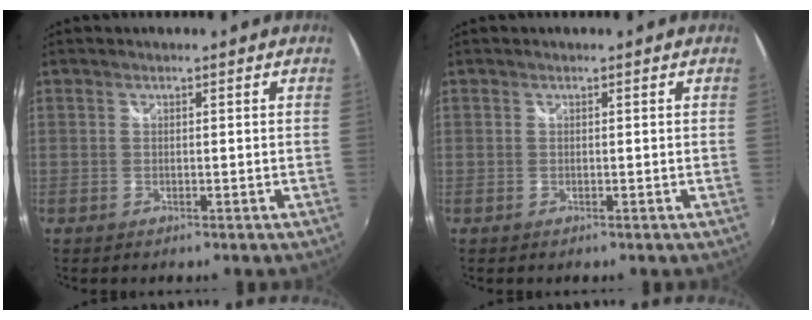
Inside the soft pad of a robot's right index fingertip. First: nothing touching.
{"total": 0.0}